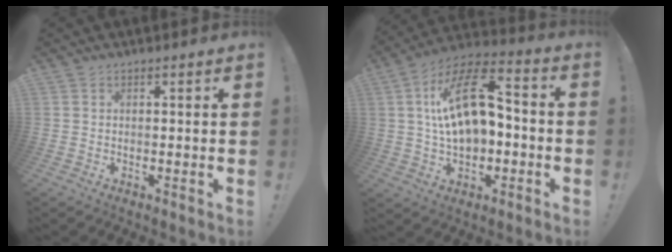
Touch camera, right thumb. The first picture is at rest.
{"total": 18.5, "force": [2.5, 10.4, 15.1], "torque": [-0.248, 0.004, 0.045]}